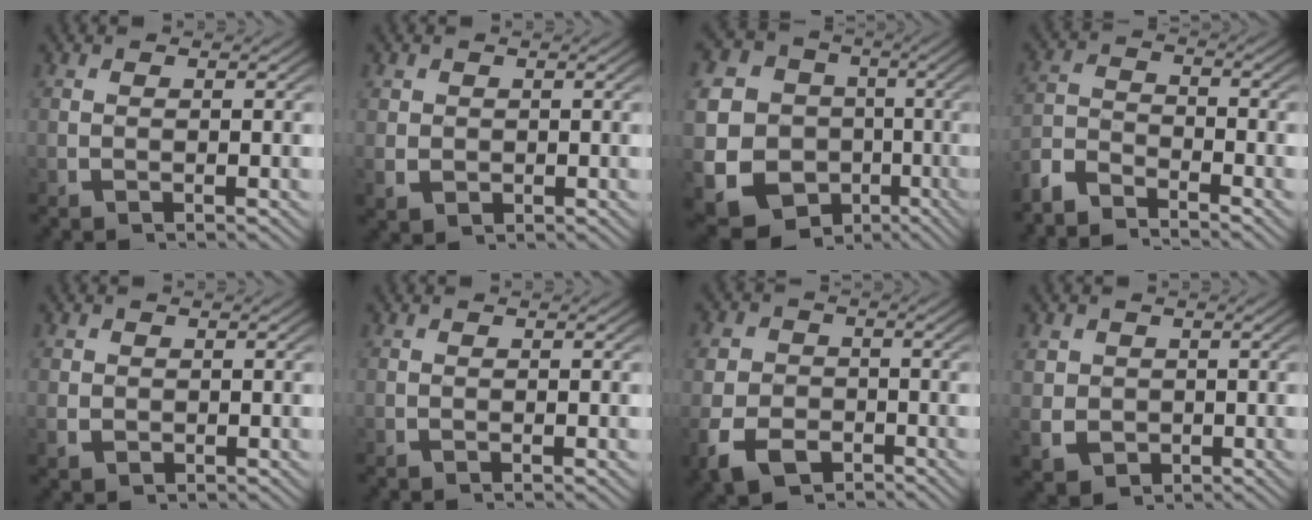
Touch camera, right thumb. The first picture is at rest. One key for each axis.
{"total": 2.4, "fx": 0.0, "fy": 2.1, "fz": 1.1, "tx": -0.029, "ty": -0.015, "tz": 0.011}
{"total": 19.7, "fx": -4.3, "fy": 17.3, "fz": 8.2, "tx": -0.226, "ty": -0.100, "tz": -0.059}
{"total": 3.7, "fx": -3.2, "fy": 1.5, "fz": 1.1, "tx": -0.021, "ty": -0.010, "tz": -0.066}
{"total": 1.6, "fx": 0.1, "fy": 1.5, "fz": 0.7, "tx": -0.018, "ty": -0.012, "tz": 0.010}
{"total": 0.0}
{"total": 5.2, "fx": -2.1, "fy": 3.9, "fz": 2.7, "tx": -0.052, "ty": -0.023, "tz": -0.030}
{"total": 4.8, "fx": -0.6, "fy": 4.2, "fz": 2.4, "tx": -0.062, "ty": -0.031, "tz": 0.006}